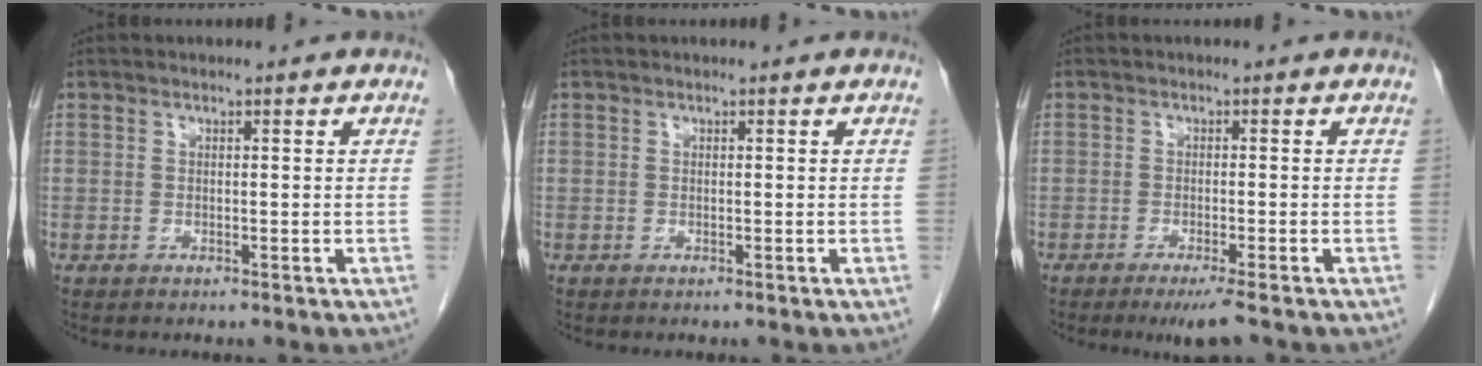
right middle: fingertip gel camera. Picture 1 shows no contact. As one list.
[{"total": 0.0}, {"total": 3.9, "force": [-2.8, 0.1, 2.6], "torque": [-0.036, -0.009, -0.044]}]